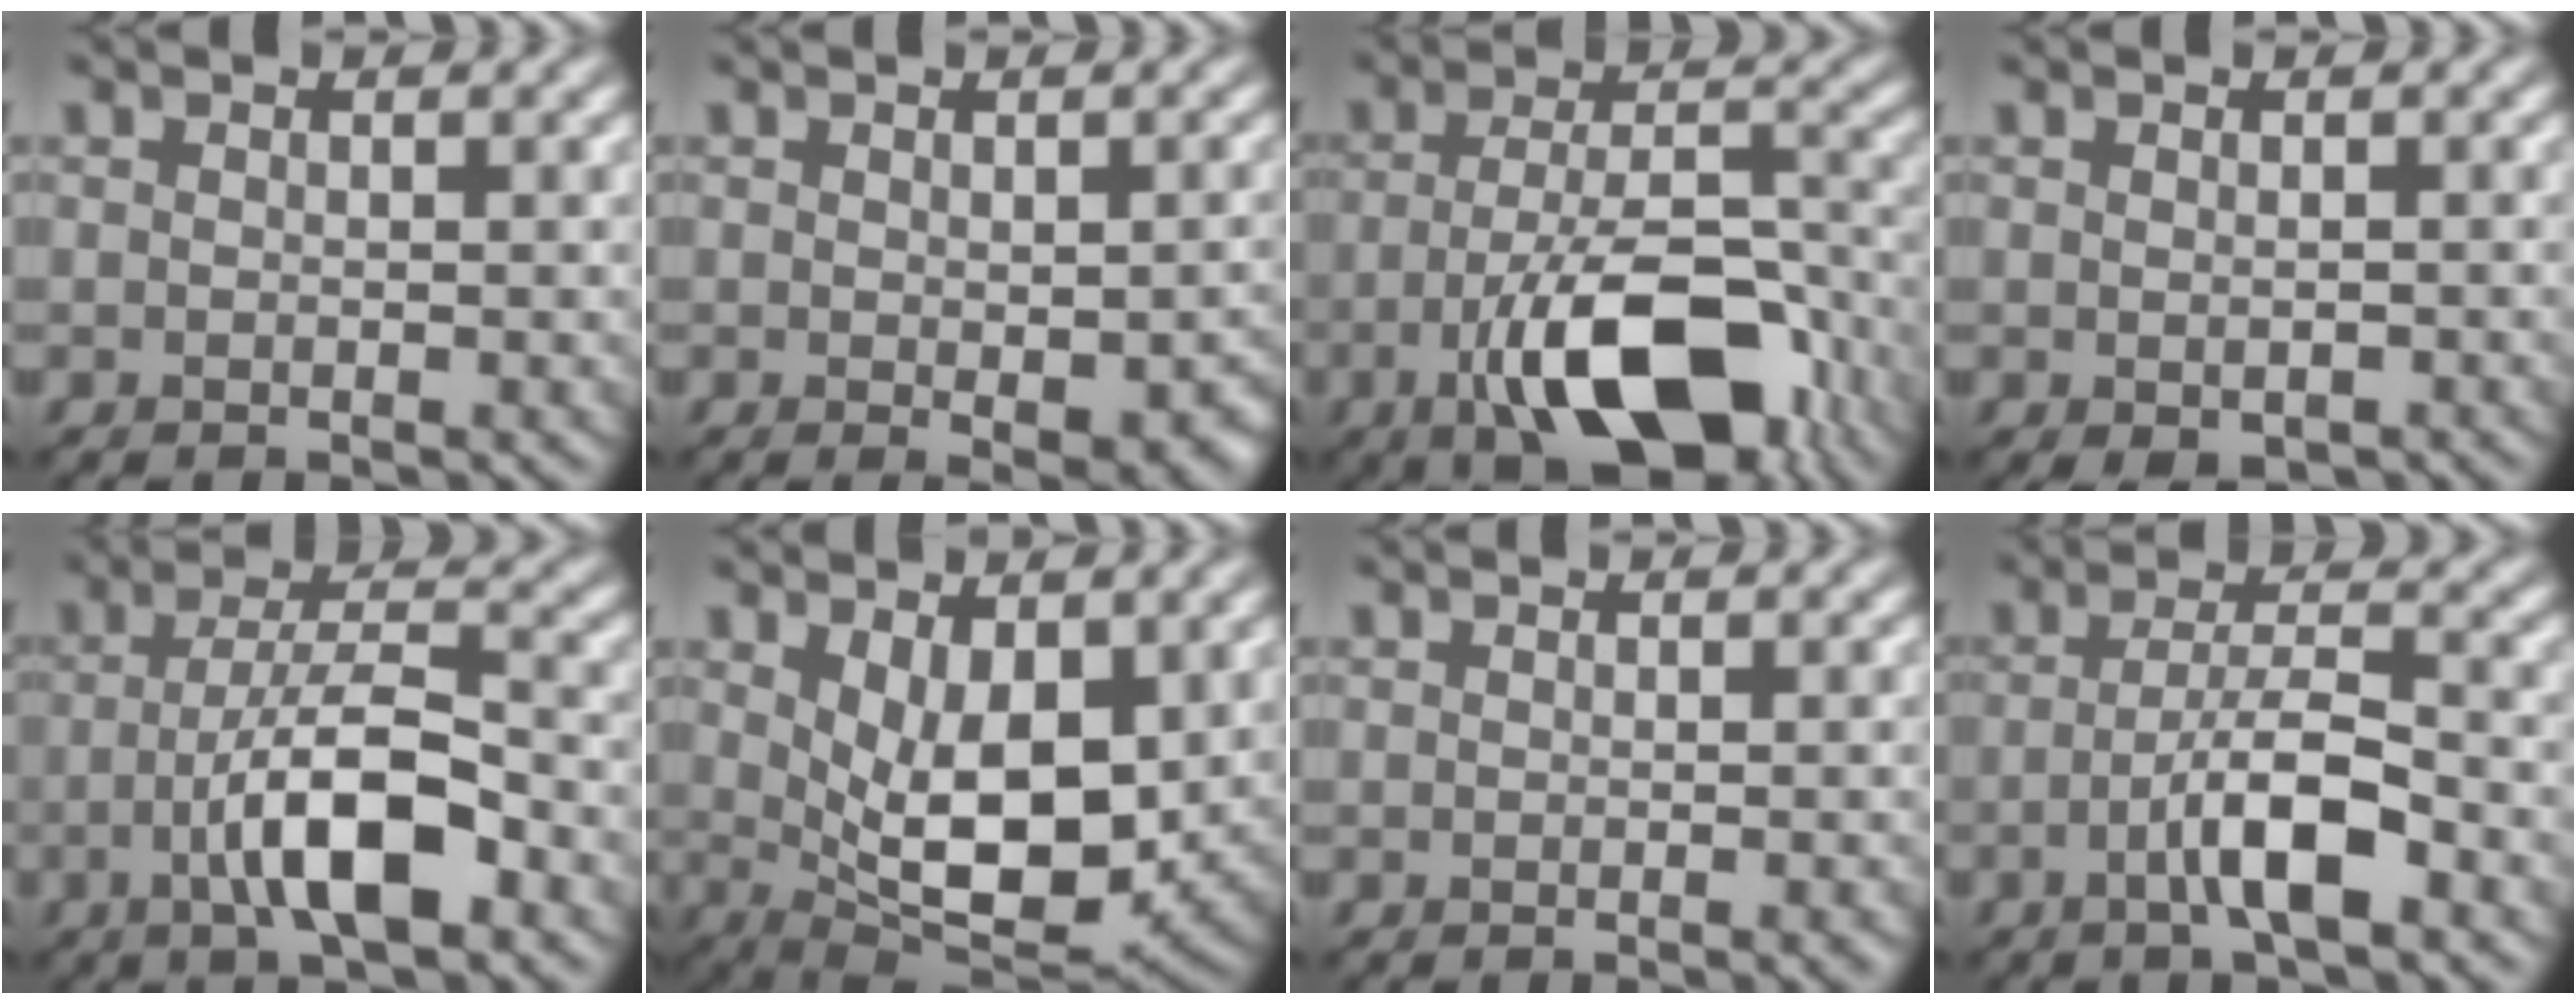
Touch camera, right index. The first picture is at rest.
{"total": 4.7, "force": [-1.0, 2.2, 4.0], "torque": [-0.049, -0.018, -0.003]}
{"total": 11.1, "force": [-5.1, 4.7, 8.7], "torque": [-0.152, -0.006, -0.082]}
{"total": 1.5, "force": [-0.7, 0.6, 1.2], "torque": [-0.022, -0.008, -0.008]}
{"total": 7.5, "force": [-2.6, 2.2, 6.7], "torque": [-0.116, 0.006, -0.047]}
{"total": 7.8, "force": [1.6, 3.7, 6.6], "torque": [-0.118, -0.012, 0.033]}
{"total": 0.8, "force": [-0.3, 0.1, 0.7], "torque": [-0.007, 0.000, -0.003]}
{"total": 5.2, "force": [-2.0, 1.1, 4.7], "torque": [-0.082, 0.009, -0.039]}